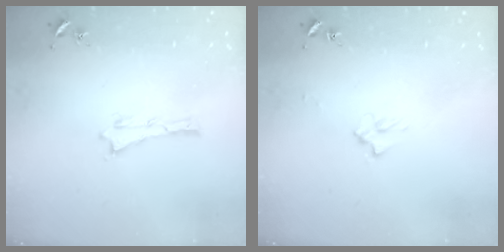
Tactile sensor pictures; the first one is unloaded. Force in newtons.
{"total": 2.0, "press": 2.0, "slide": 0.3}